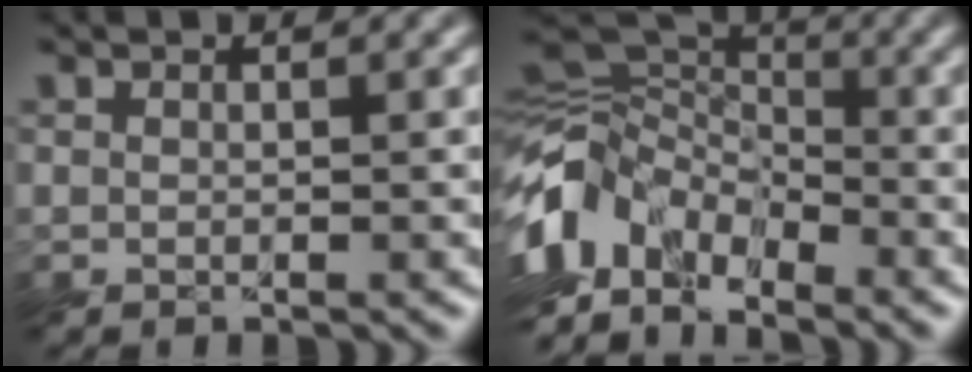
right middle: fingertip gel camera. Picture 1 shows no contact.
{"total": 8.7, "force": [-5.9, 4.8, 4.3], "torque": [-0.092, -0.013, -0.131]}